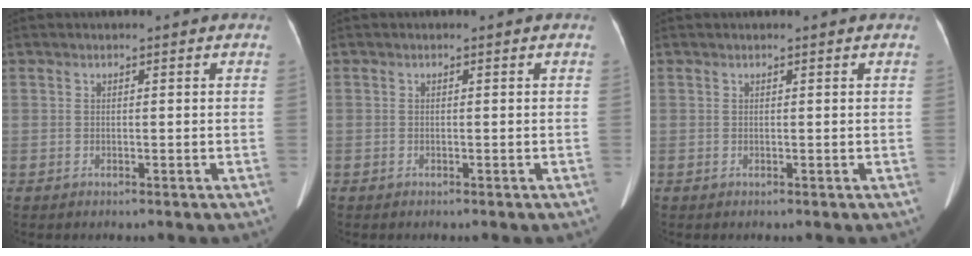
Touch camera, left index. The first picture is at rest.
{"total": 0.6, "force": [-0.3, 0.5, -0.1], "torque": [0.002, 0.007, -0.007]}
{"total": 0.7, "force": [0.6, 0.1, 0.2], "torque": [-0.006, 0.018, 0.006]}